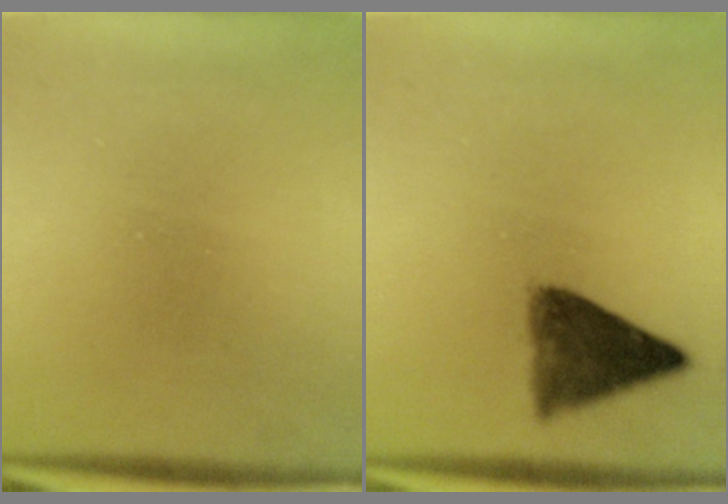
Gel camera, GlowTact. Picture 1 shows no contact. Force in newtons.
{"total": 7.7}